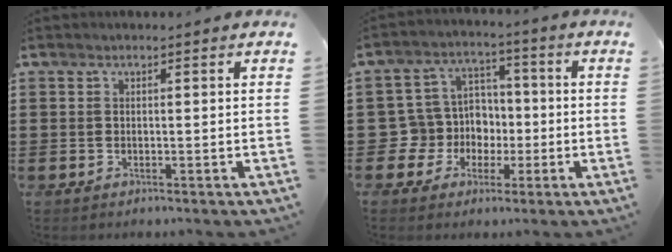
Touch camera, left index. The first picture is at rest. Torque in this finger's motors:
{"motor_torque": [0.14, 0.65, 0.13, -0.01]}